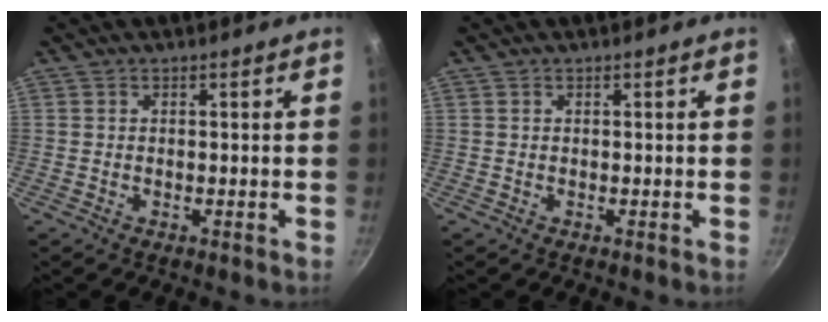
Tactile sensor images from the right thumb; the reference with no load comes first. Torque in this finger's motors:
{"motor_torque": [0.00, 0.00, 0.00, 0.00, 0.00]}